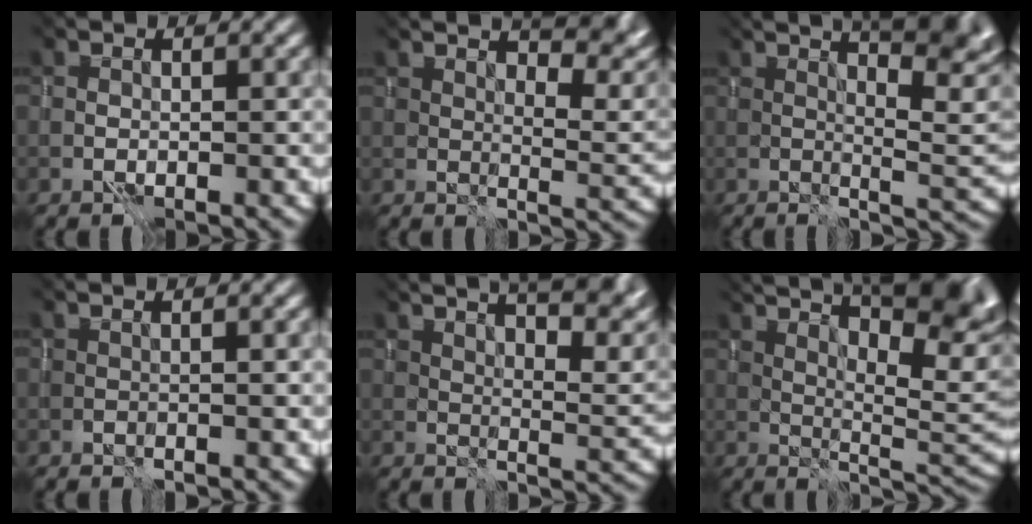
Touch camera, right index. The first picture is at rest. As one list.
[{"total": 3.9, "force": [3.0, 0.7, 2.4], "torque": [-0.025, -0.005, 0.061]}, {"total": 9.1, "force": [3.0, 1.9, 8.3], "torque": [-0.073, 0.034, 0.053]}, {"total": 0.5, "force": [0.5, 0.0, 0.2], "torque": [-0.004, -0.003, 0.006]}, {"total": 5.4, "force": [4.4, -0.4, 3.1], "torque": [-0.041, 0.005, 0.086]}, {"total": 10.4, "force": [5.9, 2.3, 8.3], "torque": [-0.095, 0.016, 0.083]}]